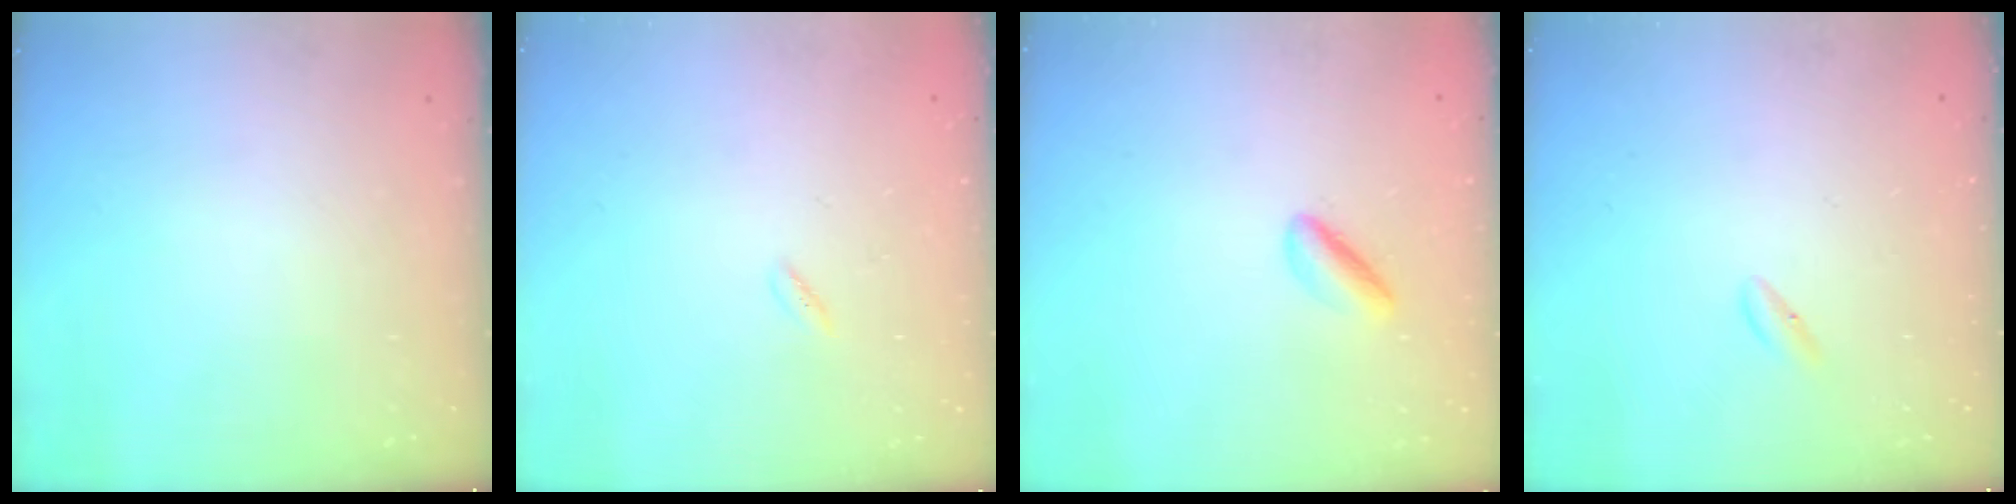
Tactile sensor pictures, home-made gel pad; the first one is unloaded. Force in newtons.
{"total": 0.8, "press": 0.7, "slide": 0.5}
{"total": 2.0, "press": 2.0, "slide": 0.0}
{"total": 2.0, "press": 1.8, "slide": 0.7}